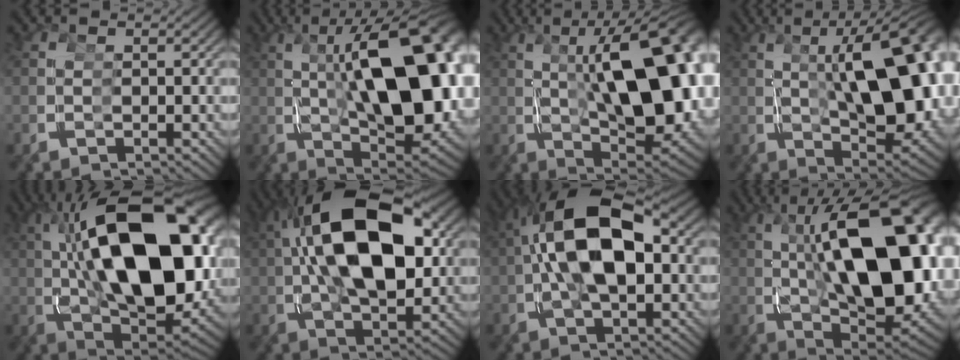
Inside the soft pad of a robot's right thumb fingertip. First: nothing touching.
{"total": 17.5, "force": [1.1, 7.7, 15.7], "torque": [-0.207, -0.014, 0.033]}
{"total": 15.7, "force": [0.8, 6.5, 14.2], "torque": [-0.186, -0.014, 0.032]}
{"total": 13.7, "force": [1.2, 4.9, 12.7], "torque": [-0.159, 0.002, 0.029]}
{"total": 21.3, "force": [2.6, 10.4, 18.4], "torque": [-0.297, -0.014, 0.056]}
{"total": 15.3, "force": [2.7, 7.7, 12.9], "torque": [-0.226, 0.015, 0.044]}
{"total": 13.3, "force": [1.2, 7.4, 11.1], "torque": [-0.207, 0.011, 0.024]}
{"total": 19.4, "force": [1.5, 9.1, 17.0], "torque": [-0.240, -0.017, 0.042]}